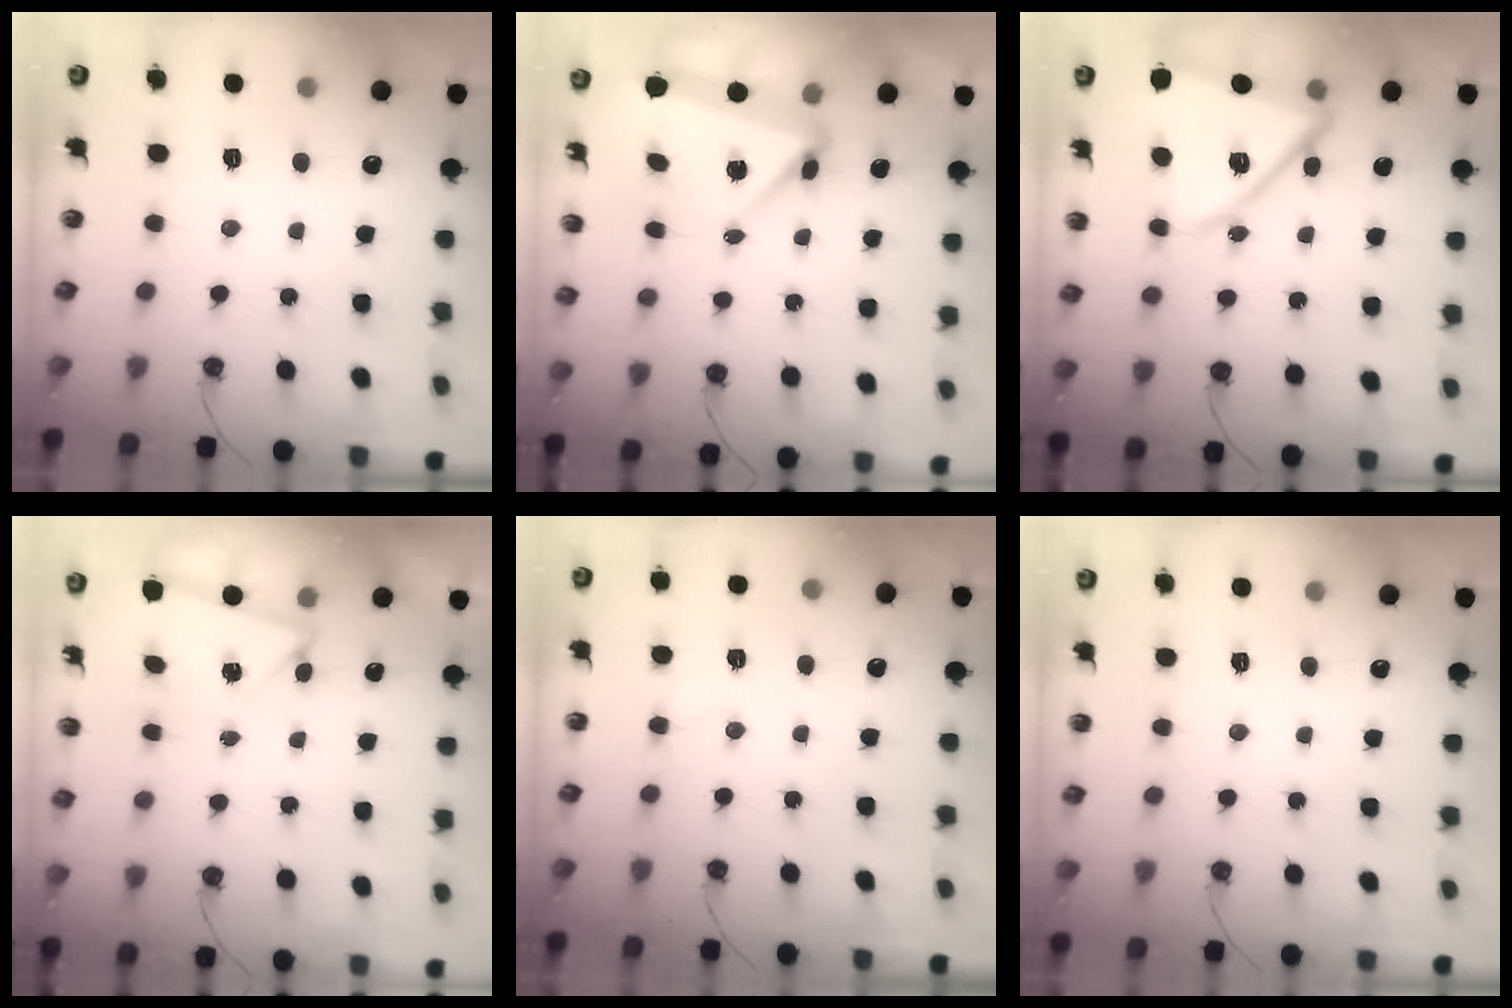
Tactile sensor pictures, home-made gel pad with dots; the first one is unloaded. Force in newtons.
{"total": 8.3, "press": 4.7, "slide": 6.8}
{"total": 15.4, "press": 15.3, "slide": 1.3}
{"total": 2.9, "press": 2.7, "slide": 1.2}
{"total": 3.8, "press": 2.7, "slide": 2.7}
{"total": 0.0}